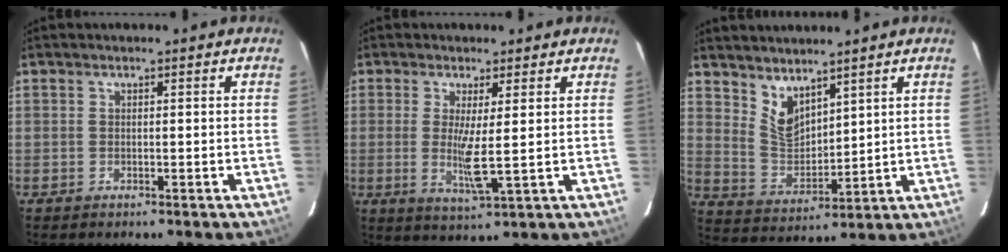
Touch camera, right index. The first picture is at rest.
{"total": 6.1, "force": [0.7, -0.2, 6.1], "torque": [-0.110, -0.020, 0.011]}
{"total": 7.3, "force": [5.4, 3.3, 3.5], "torque": [-0.062, -0.004, 0.115]}